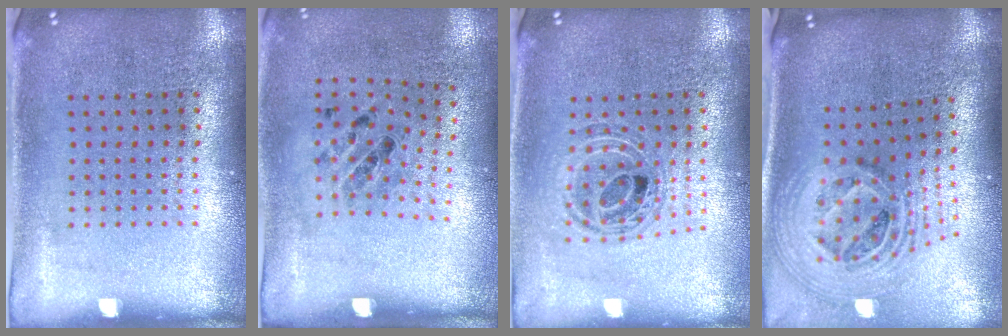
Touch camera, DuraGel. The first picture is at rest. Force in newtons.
{"total": 1.1, "press": 0.7, "slide": 0.8}
{"total": 0.7, "press": 0.7, "slide": 0.2}
{"total": 2.7, "press": 1.9, "slide": 1.9}